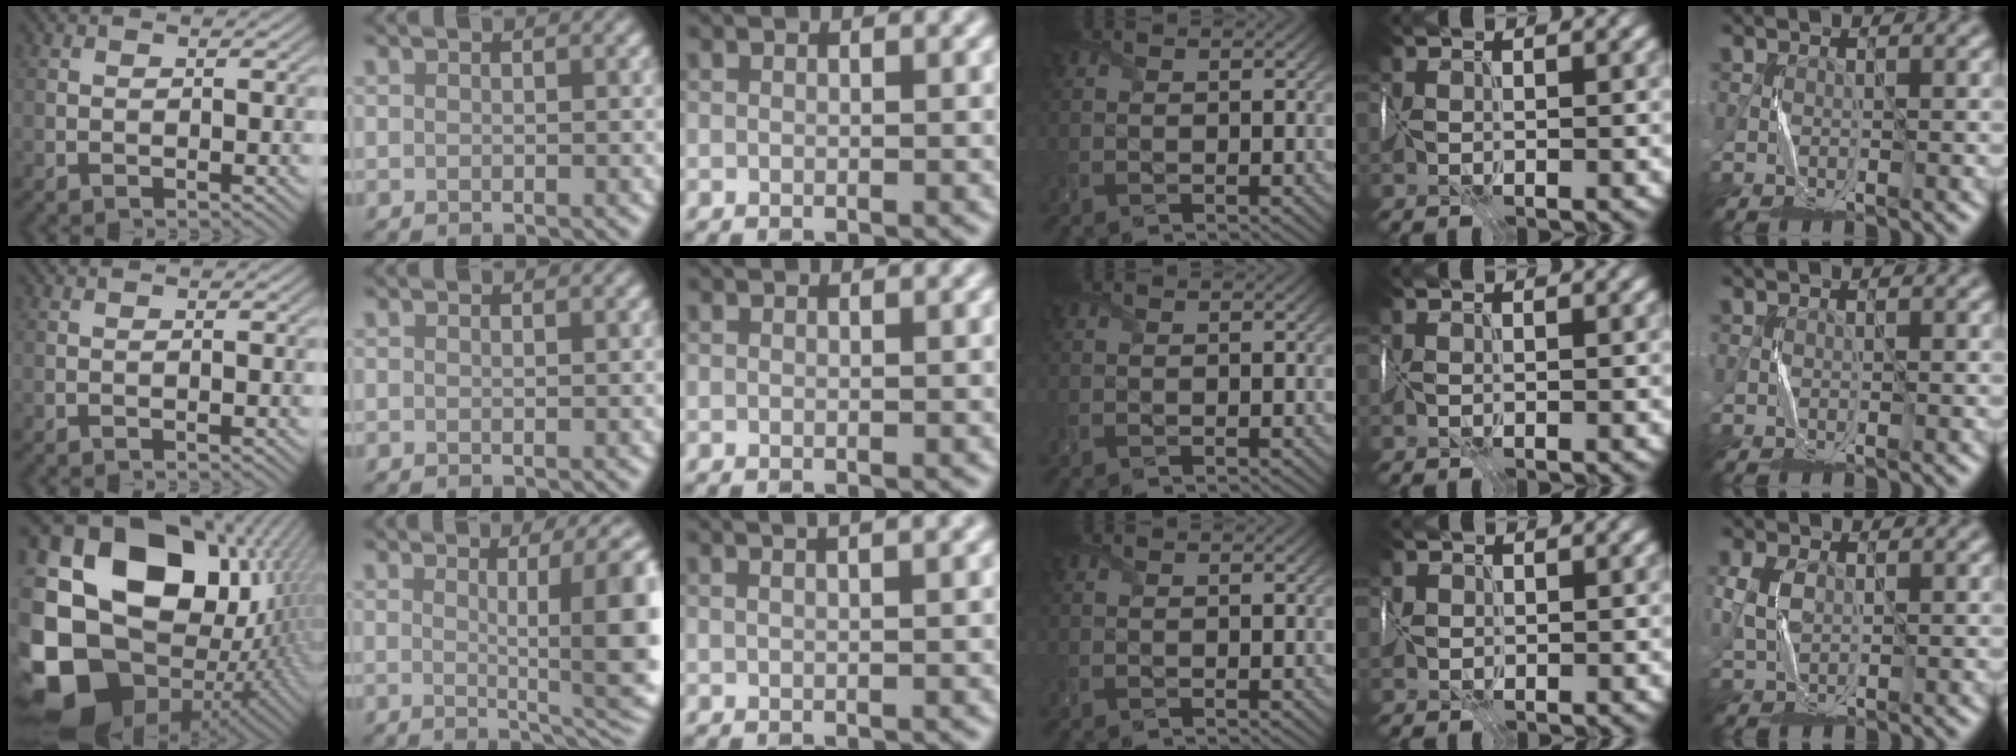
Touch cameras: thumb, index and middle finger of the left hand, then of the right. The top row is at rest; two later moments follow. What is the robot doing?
{"motion": "wrap", "object": "receipt paper"}